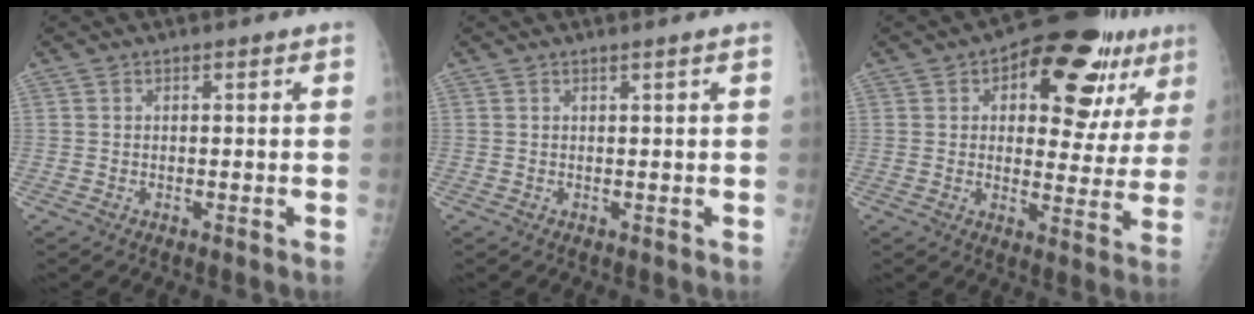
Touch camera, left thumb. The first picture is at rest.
{"total": 0.8, "force": [0.3, -0.3, 0.6], "torque": [-0.019, -0.005, 0.010]}
{"total": 19.3, "force": [9.3, 9.5, 14.1], "torque": [-0.130, -0.016, 0.123]}